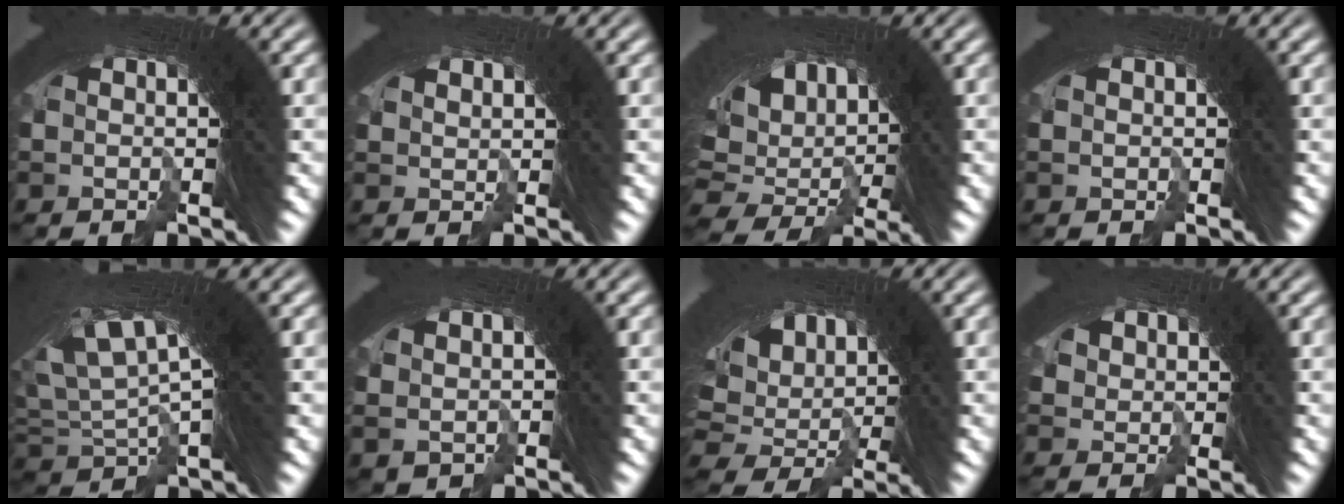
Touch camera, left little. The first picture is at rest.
{"total": 0.8, "force": [-0.5, 0.2, -0.6], "torque": [-0.008, -0.011, -0.002]}
{"total": 10.9, "force": [-3.0, 8.6, 6.0], "torque": [-0.147, -0.056, -0.025]}
{"total": 0.6, "force": [-0.4, 0.1, -0.5], "torque": [0.003, -0.004, -0.004]}
{"total": 11.9, "force": [2.3, 7.5, 8.9], "torque": [-0.200, 0.003, 0.041]}
{"total": 1.9, "force": [-0.3, 1.8, 0.4], "torque": [-0.025, -0.007, 0.003]}
{"total": 9.3, "force": [-2.2, 7.4, 5.1], "torque": [-0.132, -0.044, -0.019]}
{"total": 2.3, "force": [-1.6, 0.7, -1.4], "torque": [0.000, -0.029, -0.012]}